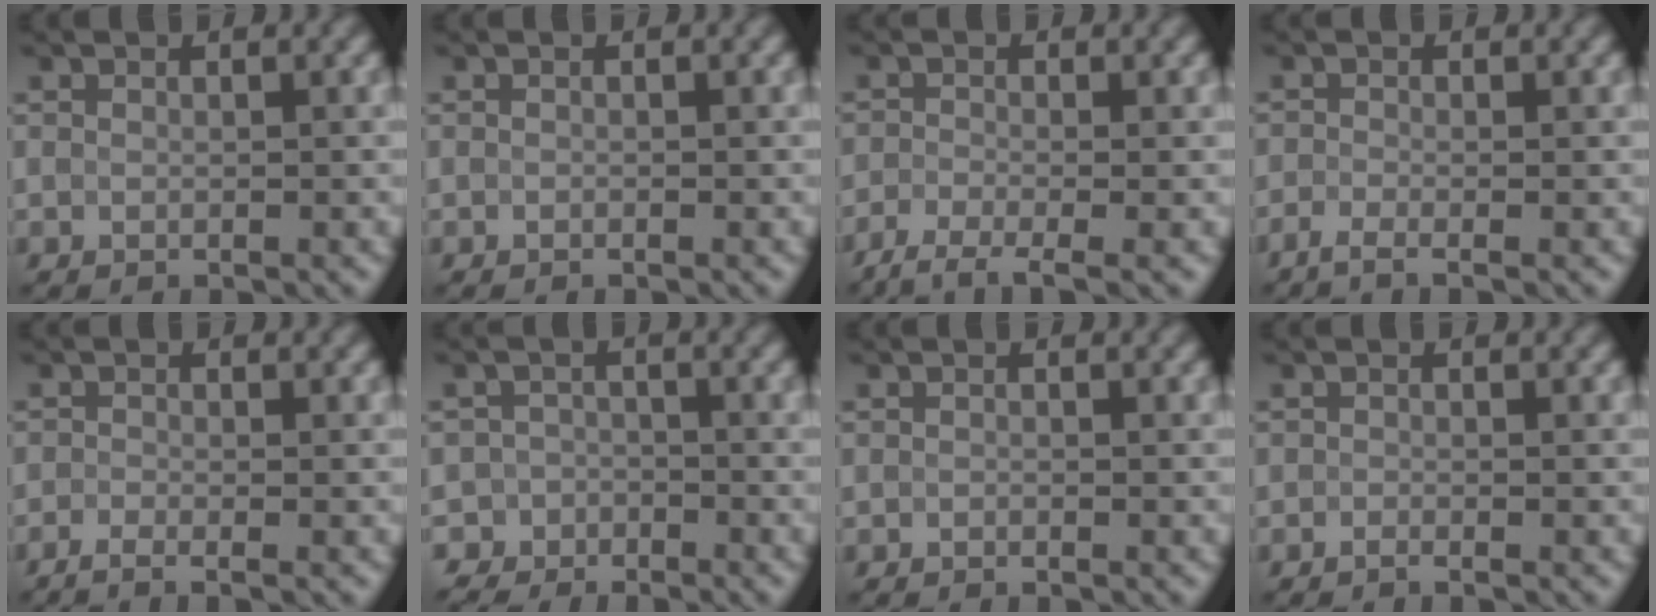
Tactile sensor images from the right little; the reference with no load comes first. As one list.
[{"total": 0.8, "force": [-0.6, -0.2, -0.4], "torque": [0.004, -0.002, -0.003]}, {"total": 3.8, "force": [-3.4, 0.3, 1.6], "torque": [-0.027, -0.007, -0.063]}, {"total": 1.9, "force": [-1.8, -0.2, 0.4], "torque": [-0.008, -0.008, -0.037]}, {"total": 1.9, "force": [-1.8, 0.0, 0.4], "torque": [-0.004, -0.011, -0.034]}, {"total": 3.8, "force": [-3.1, 1.7, -1.5], "torque": [0.048, 0.003, -0.047]}, {"total": 1.1, "force": [-0.9, -0.4, -0.6], "torque": [0.005, -0.003, -0.009]}, {"total": 1.3, "force": [-1.2, -0.4, -0.4], "torque": [0.004, -0.008, -0.014]}]